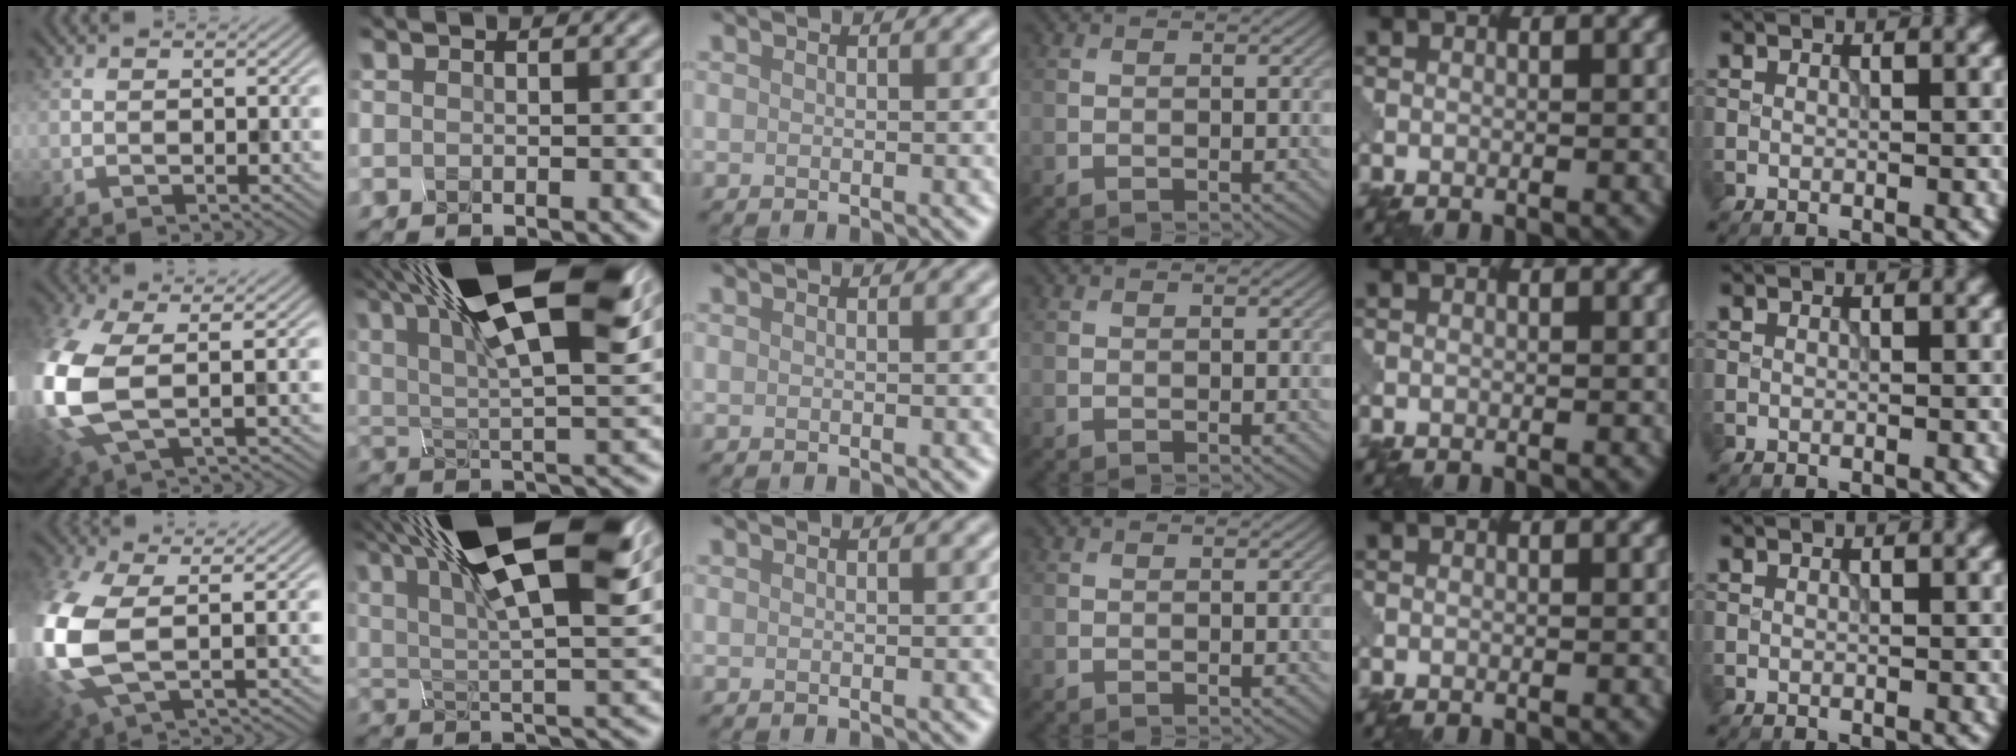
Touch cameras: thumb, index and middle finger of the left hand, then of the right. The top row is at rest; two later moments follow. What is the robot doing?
{"motion": "squeeze", "object": "clothespin"}